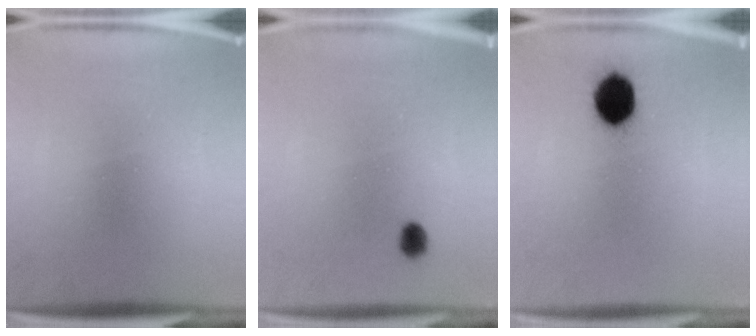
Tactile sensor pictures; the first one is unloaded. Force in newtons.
{"total": 2.7}
{"total": 8.1}